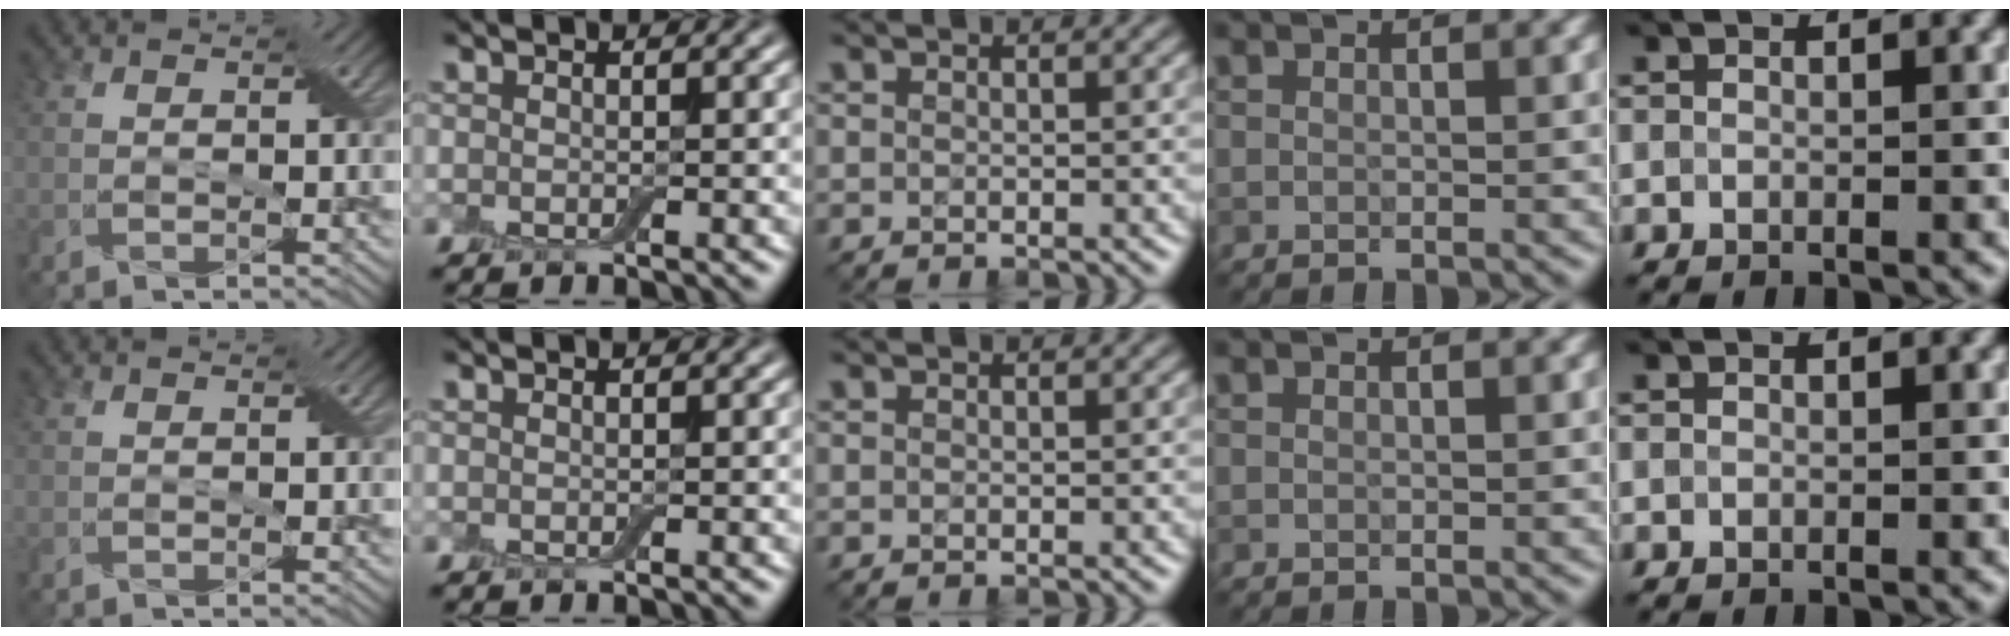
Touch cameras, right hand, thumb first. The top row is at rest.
{}